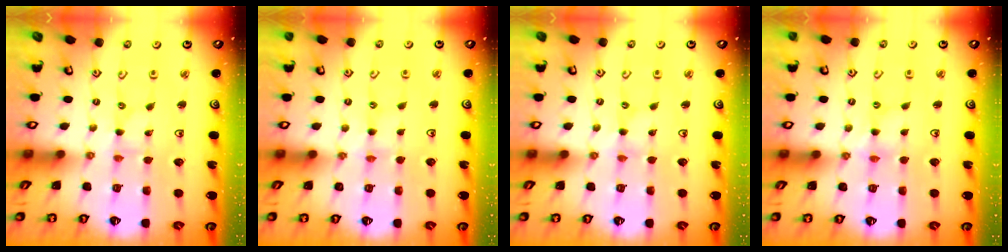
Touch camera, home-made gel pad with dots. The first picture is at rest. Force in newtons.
{"total": 1.9, "press": 1.9, "slide": 0.4}
{"total": 0.0}
{"total": 3.6, "press": 3.6, "slide": 0.3}